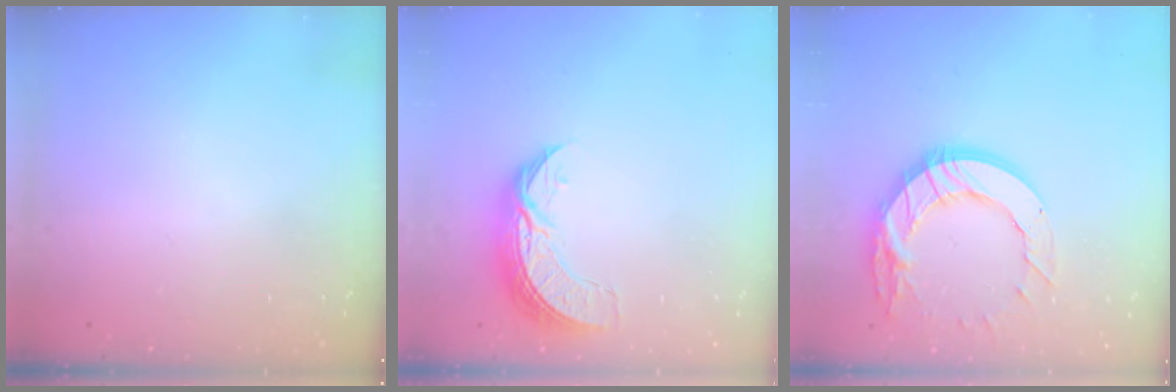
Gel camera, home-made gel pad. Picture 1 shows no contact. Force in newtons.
{"total": 8.6, "press": 8.6, "slide": 0.6}
{"total": 15.9, "press": 15.9, "slide": 1.3}